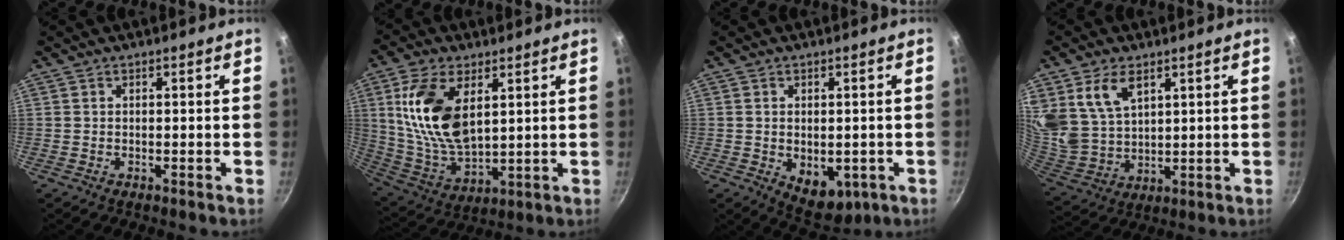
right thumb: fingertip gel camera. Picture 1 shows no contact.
{"total": 16.5, "force": [4.9, 8.9, 13.1], "torque": [-0.245, -0.026, 0.106]}
{"total": 8.2, "force": [-1.7, 5.3, 6.0], "torque": [-0.060, -0.009, -0.008]}
{"total": 11.8, "force": [5.7, 7.6, 7.1], "torque": [-0.122, -0.037, 0.126]}